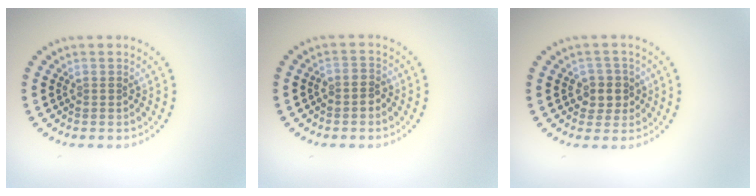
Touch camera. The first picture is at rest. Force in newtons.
{"total": 1.1, "press": 0.9, "slide": 0.7}
{"total": 2.2, "press": 2.0, "slide": 1.0}